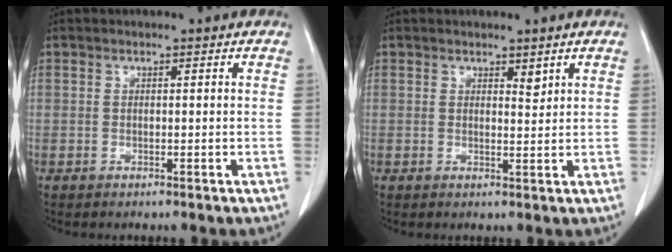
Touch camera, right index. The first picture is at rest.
{"total": 1.4, "force": [1.1, 0.4, 0.8], "torque": [-0.011, -0.009, 0.018]}